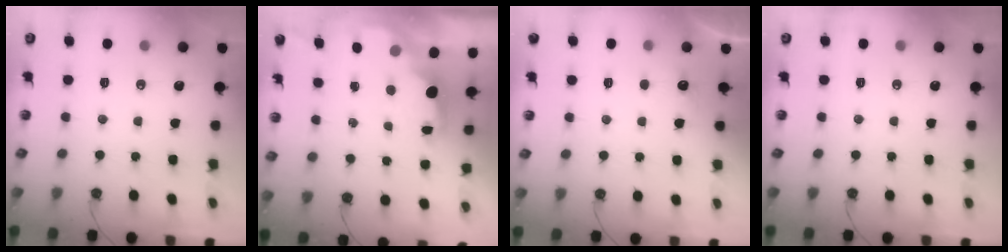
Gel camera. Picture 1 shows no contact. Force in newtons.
{"total": 1.7, "press": 1.6, "slide": 0.6}
{"total": 4.1, "press": 3.9, "slide": 1.1}
{"total": 0.0}